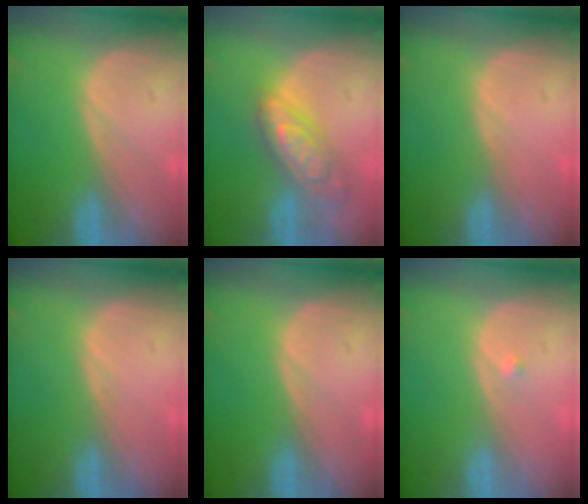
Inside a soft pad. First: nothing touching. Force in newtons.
{"total": 7.4, "press": 7.4, "slide": 0.5}
{"total": 0.0}
{"total": 0.0}
{"total": 0.0}
{"total": 0.5, "press": 0.4, "slide": 0.3}